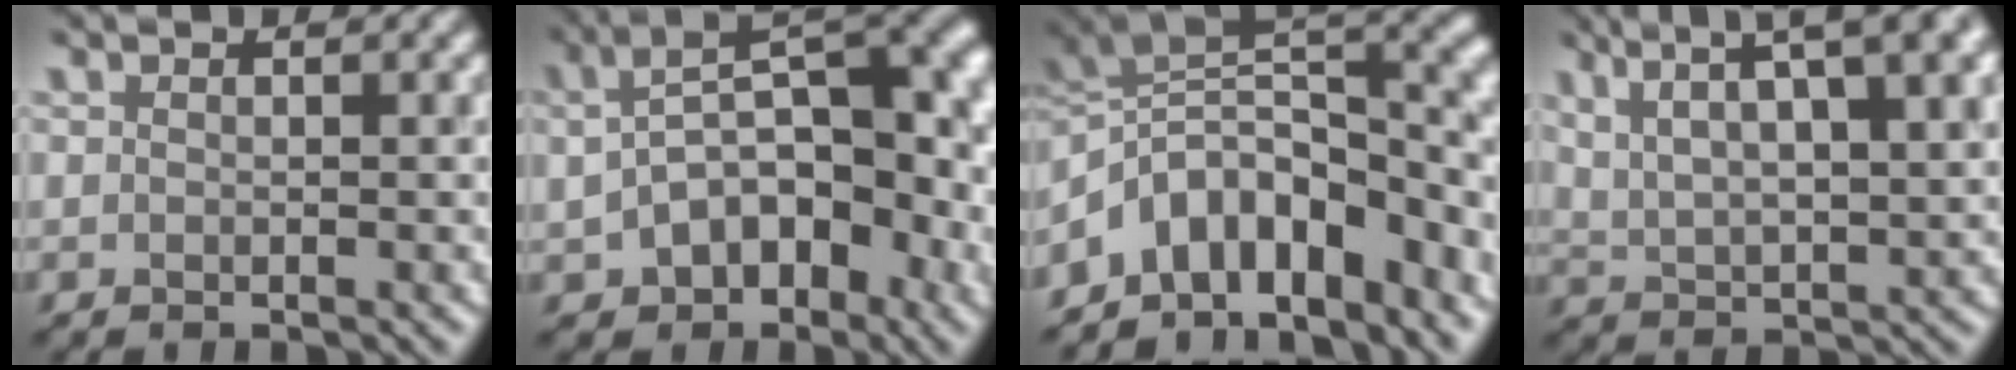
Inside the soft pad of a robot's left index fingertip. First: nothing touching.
{"total": 9.7, "force": [-0.6, 5.3, 8.1], "torque": [-0.136, -0.014, 0.037]}
{"total": 10.7, "force": [-6.3, 5.3, 6.8], "torque": [-0.120, 0.005, -0.074]}
{"total": 10.1, "force": [6.0, 2.8, 7.7], "torque": [-0.153, 0.005, 0.121]}